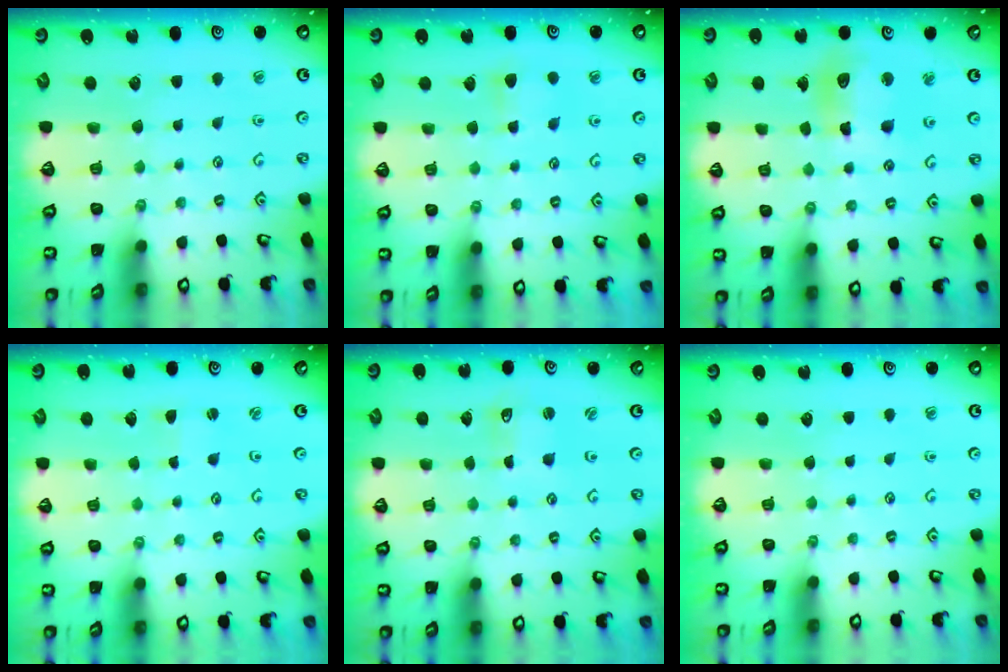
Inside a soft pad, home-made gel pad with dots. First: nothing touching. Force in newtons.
{"total": 4.5, "press": 4.5, "slide": 0.8}
{"total": 11.9, "press": 11.6, "slide": 2.6}
{"total": 1.1, "press": 1.1, "slide": 0.2}
{"total": 1.7, "press": 1.6, "slide": 0.3}
{"total": 0.0}